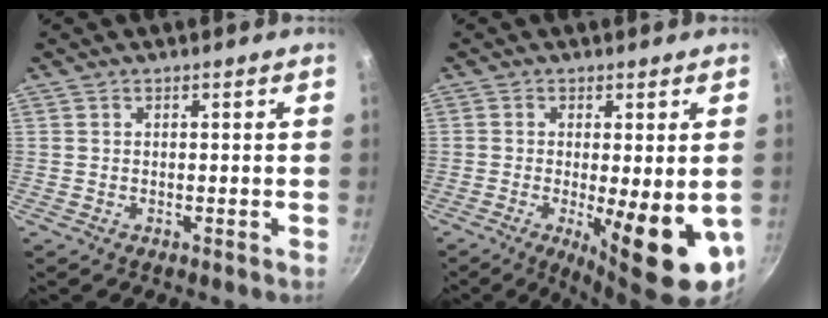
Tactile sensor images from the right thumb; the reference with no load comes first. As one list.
[{"total": 14.2, "force": [-3.2, 4.1, 13.3], "torque": [-0.173, -0.015, -0.035]}]